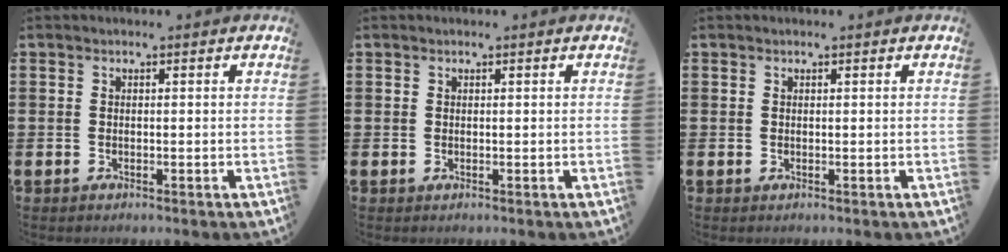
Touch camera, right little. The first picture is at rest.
{"total": 0.0}
{"total": 0.0}